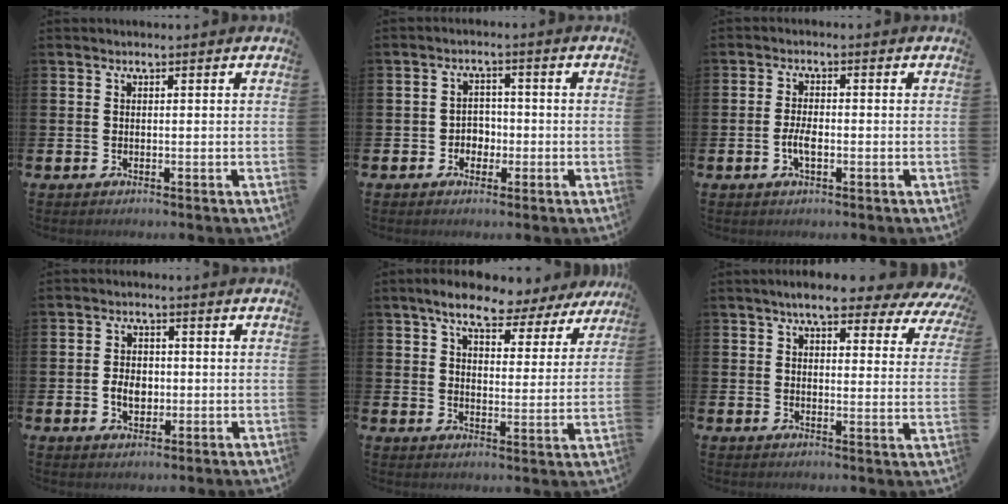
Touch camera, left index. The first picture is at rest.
{"total": 2.6, "force": [-1.2, 2.2, 0.8], "torque": [-0.017, 0.005, -0.030]}
{"total": 2.8, "force": [-0.7, 1.1, 2.5], "torque": [-0.040, 0.000, -0.015]}
{"total": 3.7, "force": [-0.6, 2.7, 2.5], "torque": [-0.029, -0.001, -0.017]}
{"total": 7.5, "force": [6.6, 2.3, 2.8], "torque": [-0.066, -0.034, 0.112]}
{"total": 7.2, "force": [6.0, 1.8, 3.5], "torque": [-0.072, -0.025, 0.104]}